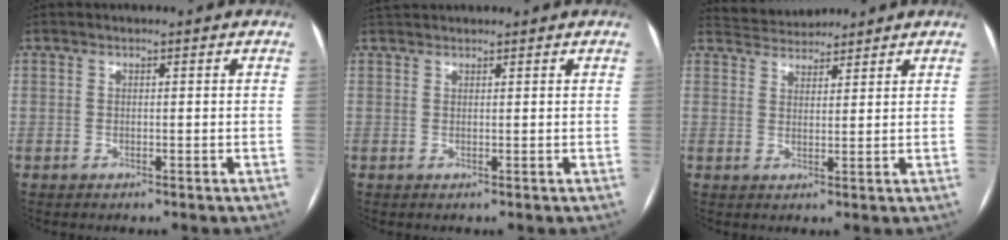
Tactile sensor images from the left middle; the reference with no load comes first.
{"total": 2.9, "force": [2.8, 0.6, 0.7], "torque": [-0.014, 0.035, 0.050]}
{"total": 4.6, "force": [4.5, 1.0, 0.0], "torque": [-0.006, 0.026, 0.079]}